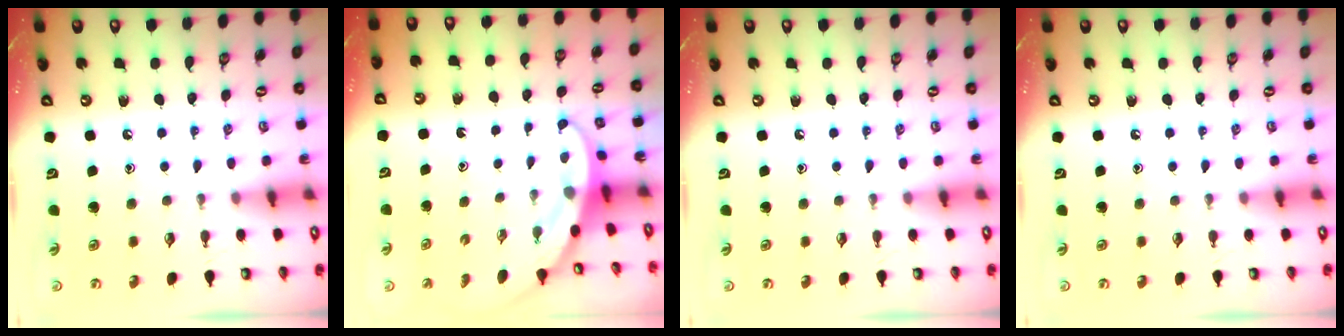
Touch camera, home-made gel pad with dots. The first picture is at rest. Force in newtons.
{"total": 3.2, "press": 3.2, "slide": 0.1}
{"total": 0.0}
{"total": 0.0}